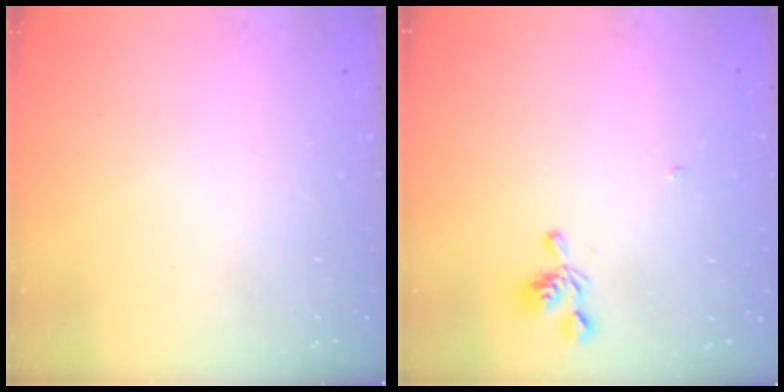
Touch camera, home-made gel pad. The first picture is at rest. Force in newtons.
{"total": 5.3, "press": 5.3, "slide": 0.2}